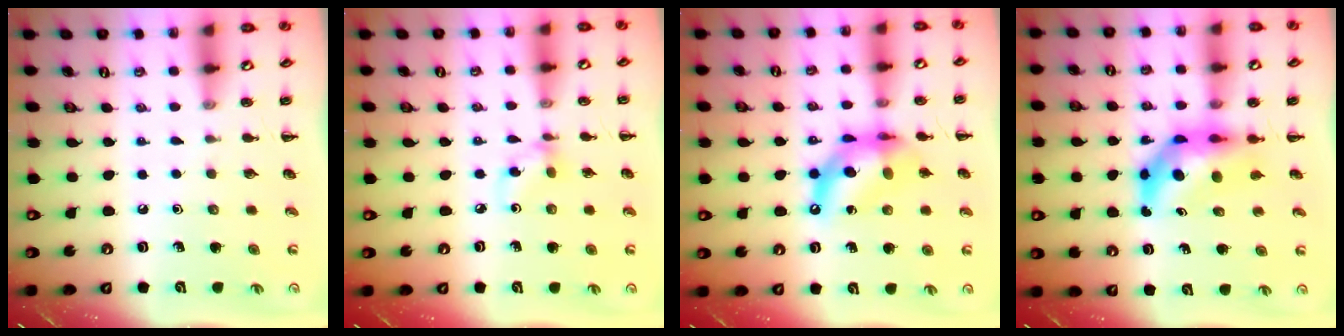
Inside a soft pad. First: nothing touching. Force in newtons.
{"total": 4.2, "press": 4.2, "slide": 0.5}
{"total": 13.1, "press": 12.6, "slide": 3.6}
{"total": 7.1, "press": 6.7, "slide": 2.3}